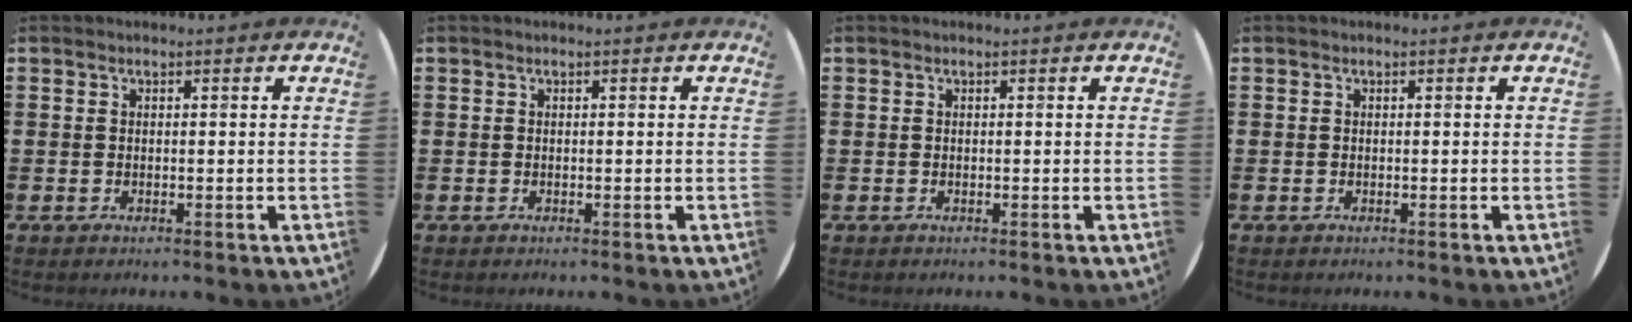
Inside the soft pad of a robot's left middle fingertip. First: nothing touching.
{"total": 0.0}
{"total": 0.0}
{"total": 0.0}